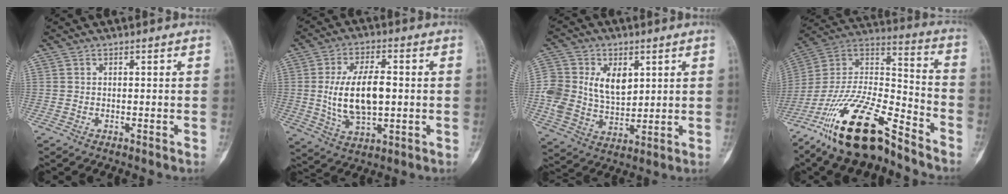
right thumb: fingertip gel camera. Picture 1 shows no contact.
{"total": 12.9, "force": [0.2, 6.5, 11.2], "torque": [-0.198, 0.004, 0.010]}
{"total": 14.1, "force": [3.2, 10.0, 9.4], "torque": [-0.165, -0.007, 0.067]}
{"total": 21.7, "force": [-15.6, 6.7, 13.6], "torque": [-0.266, 0.075, -0.288]}